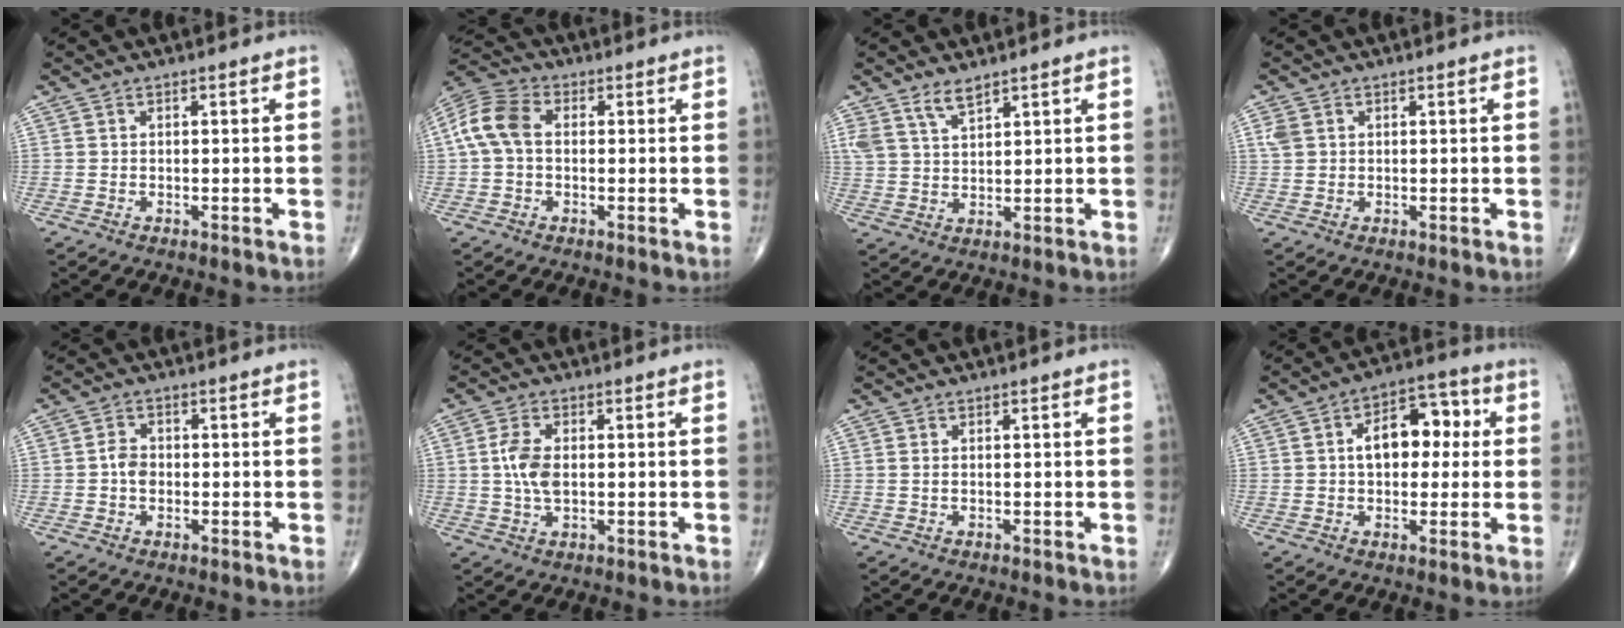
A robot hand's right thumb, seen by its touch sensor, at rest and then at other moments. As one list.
[{"total": 8.5, "force": [0.6, 5.9, 6.1], "torque": [-0.130, 0.027, 0.003]}, {"total": 4.3, "force": [3.3, 1.4, 2.4], "torque": [-0.043, -0.018, 0.070]}, {"total": 2.1, "force": [0.7, 1.6, 1.1], "torque": [-0.026, 0.005, 0.018]}, {"total": 2.9, "force": [-0.3, 2.2, 1.8], "torque": [-0.022, 0.009, -0.012]}, {"total": 5.8, "force": [0.4, 3.2, 4.9], "torque": [-0.103, 0.001, 0.006]}, {"total": 0.5, "force": [0.1, 0.2, 0.4], "torque": [-0.011, 0.001, 0.004]}, {"total": 11.3, "force": [1.5, 7.0, 8.8], "torque": [-0.103, 0.029, 0.016]}]